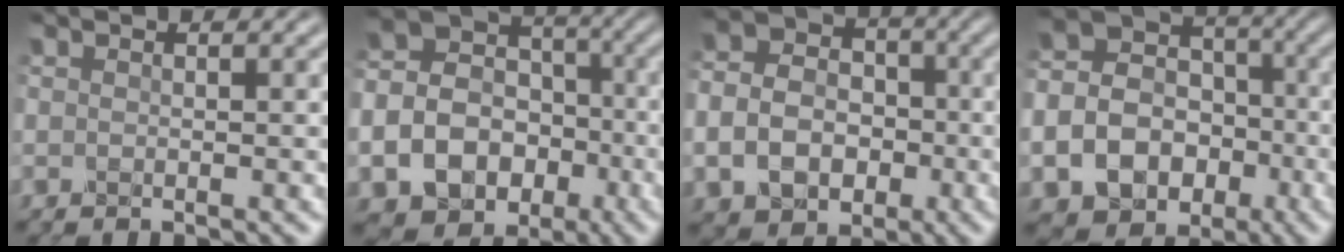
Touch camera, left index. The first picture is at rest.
{"total": 13.3, "force": [-5.2, 11.2, 5.1], "torque": [-0.115, -0.035, -0.092]}
{"total": 7.4, "force": [-2.0, 6.0, 3.8], "torque": [-0.069, -0.011, -0.049]}
{"total": 12.1, "force": [-4.7, 10.1, 4.8], "torque": [-0.106, -0.035, -0.084]}